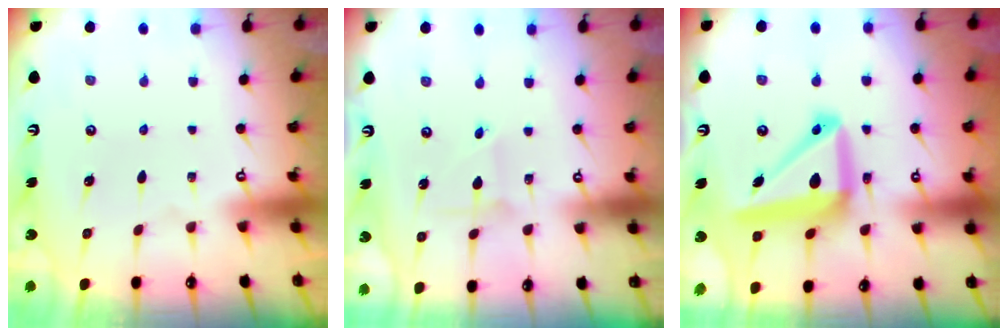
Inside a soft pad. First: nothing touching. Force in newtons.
{"total": 1.3, "press": 1.3, "slide": 0.1}
{"total": 15.5, "press": 15.3, "slide": 2.2}